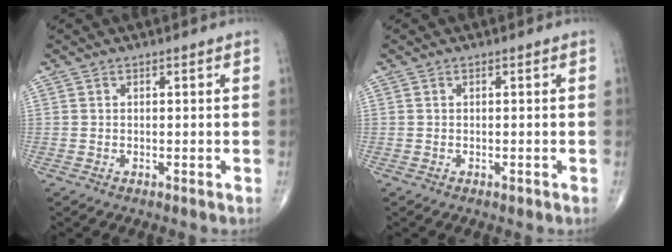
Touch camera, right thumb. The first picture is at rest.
{"total": 0.6, "force": [-0.2, 0.3, 0.5], "torque": [-0.006, -0.001, -0.002]}